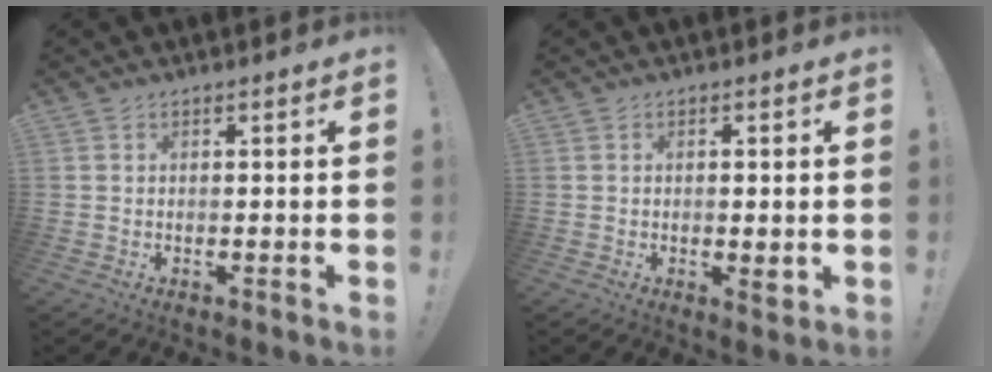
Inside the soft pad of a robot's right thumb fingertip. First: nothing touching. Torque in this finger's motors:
{"motor_torque": [0.28, -0.33, -0.14, 0.34, -0.01]}